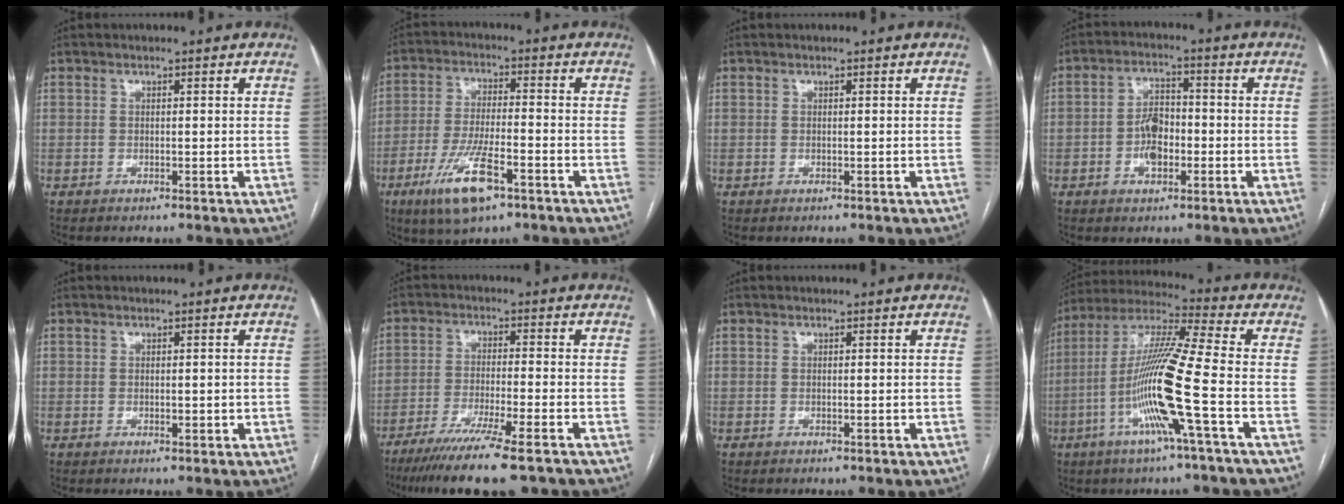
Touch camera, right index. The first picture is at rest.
{"total": 10.4, "force": [-5.5, 2.4, 8.5], "torque": [-0.174, -0.018, -0.095]}
{"total": 0.0}
{"total": 5.6, "force": [-1.6, 3.1, 4.4], "torque": [-0.084, 0.012, -0.029]}
{"total": 1.2, "force": [-0.1, 0.7, 0.9], "torque": [-0.014, 0.001, 0.002]}
{"total": 12.5, "force": [-9.4, 0.2, 8.3], "torque": [-0.136, -0.034, -0.148]}
{"total": 0.0}
{"total": 14.9, "force": [-4.3, -0.8, 14.2], "torque": [-0.282, -0.005, -0.093]}